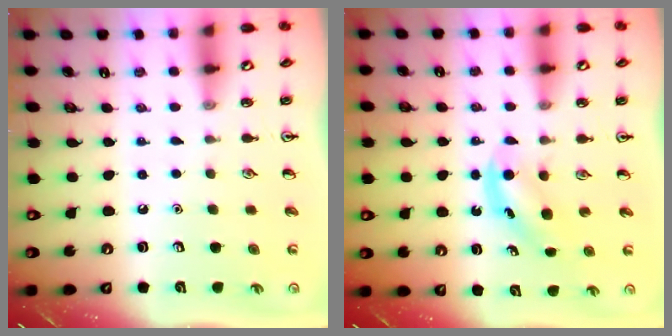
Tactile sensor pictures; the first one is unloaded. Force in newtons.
{"total": 4.0, "press": 4.0, "slide": 0.8}